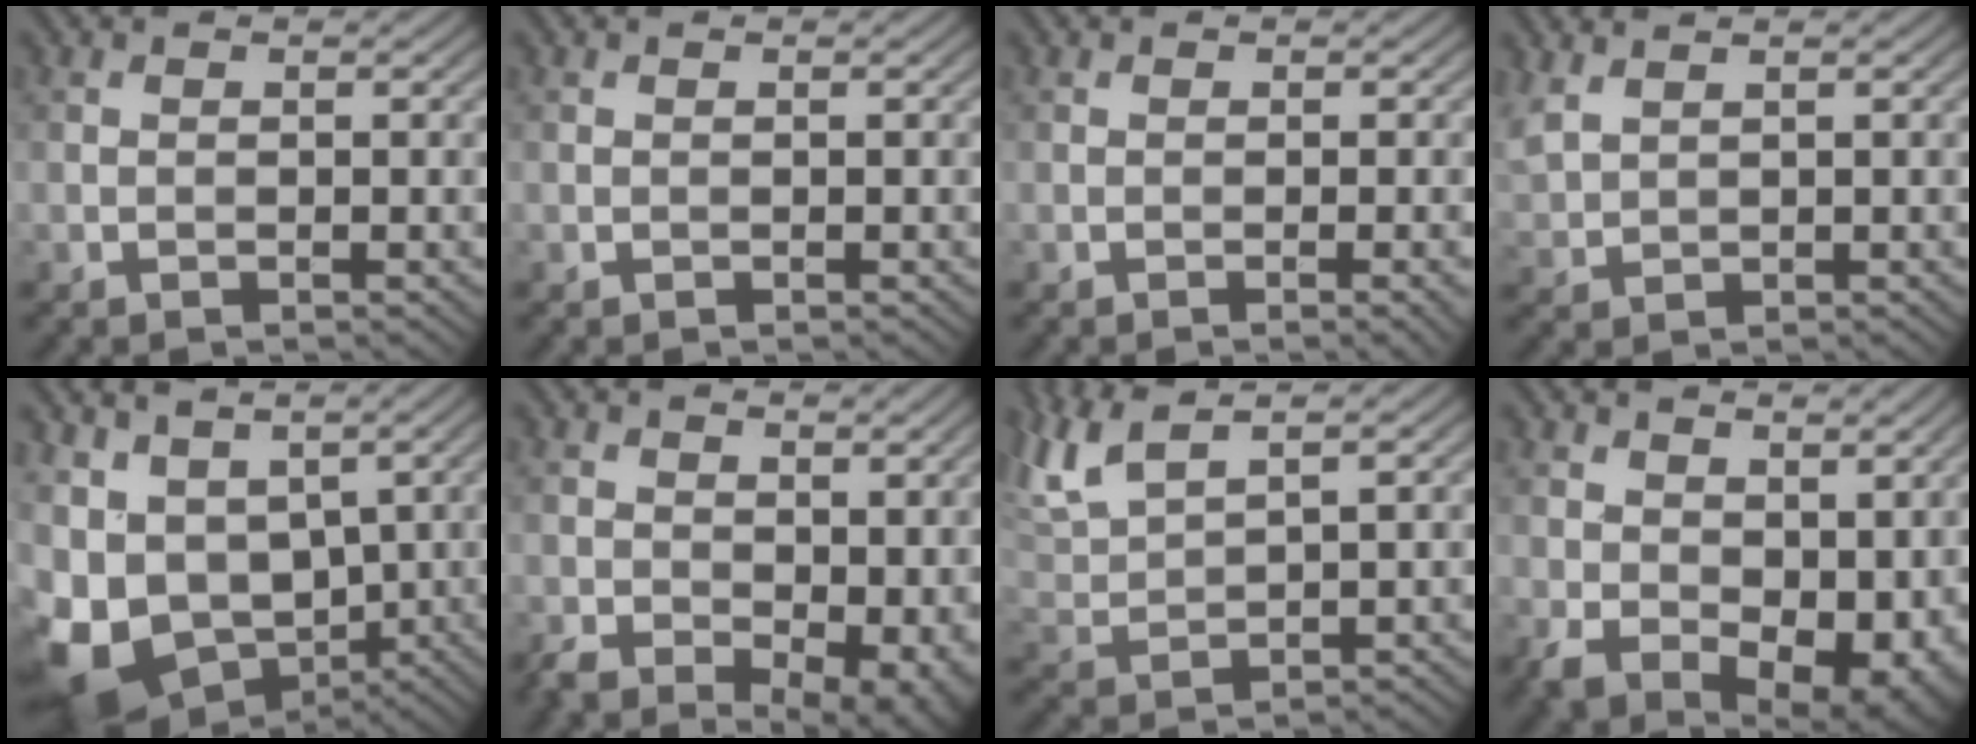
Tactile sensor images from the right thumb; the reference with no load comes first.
{"total": 0.0}
{"total": 1.3, "force": [-0.4, 0.2, 1.2], "torque": [-0.017, -0.001, -0.008]}
{"total": 2.8, "force": [2.1, 0.9, 1.5], "torque": [-0.051, 0.011, 0.051]}
{"total": 11.2, "force": [-0.2, 8.8, 6.9], "torque": [-0.184, -0.018, 0.017]}
{"total": 9.0, "force": [-0.7, 6.0, 6.7], "torque": [-0.124, -0.039, 0.007]}
{"total": 7.6, "force": [5.3, 2.0, 5.1], "torque": [-0.130, 0.023, 0.109]}
{"total": 12.6, "force": [0.8, 8.6, 9.2], "torque": [-0.175, -0.055, 0.053]}